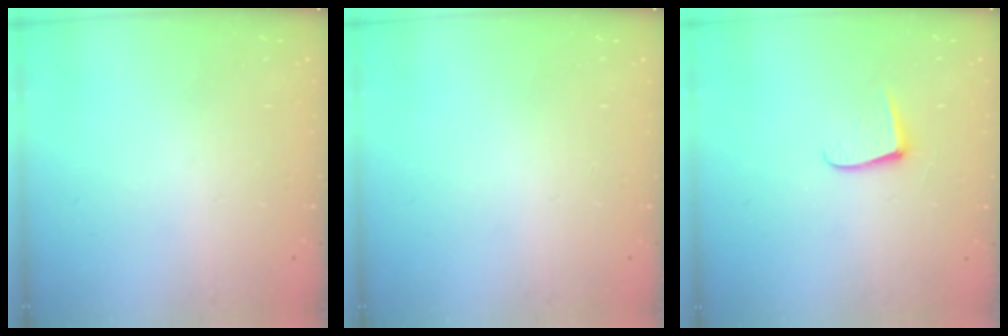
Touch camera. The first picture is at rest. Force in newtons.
{"total": 0.0}
{"total": 5.9, "press": 5.8, "slide": 0.5}